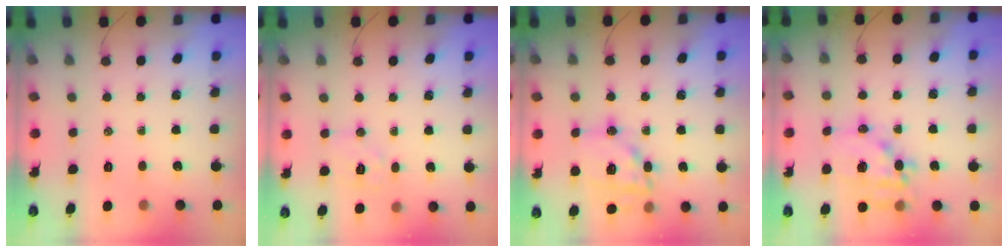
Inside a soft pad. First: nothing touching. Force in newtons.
{"total": 6.3, "press": 6.2, "slide": 0.8}
{"total": 12.8, "press": 12.7, "slide": 1.9}
{"total": 14.4, "press": 14.1, "slide": 3.0}